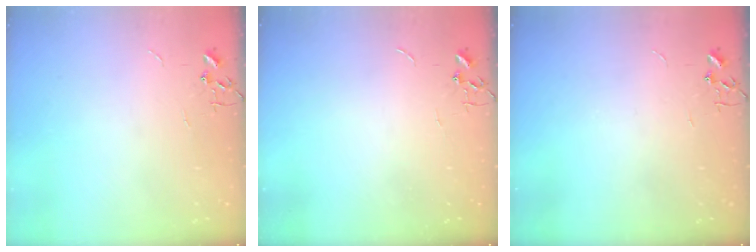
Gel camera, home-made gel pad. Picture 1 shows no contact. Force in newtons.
{"total": 0.0}
{"total": 0.0}